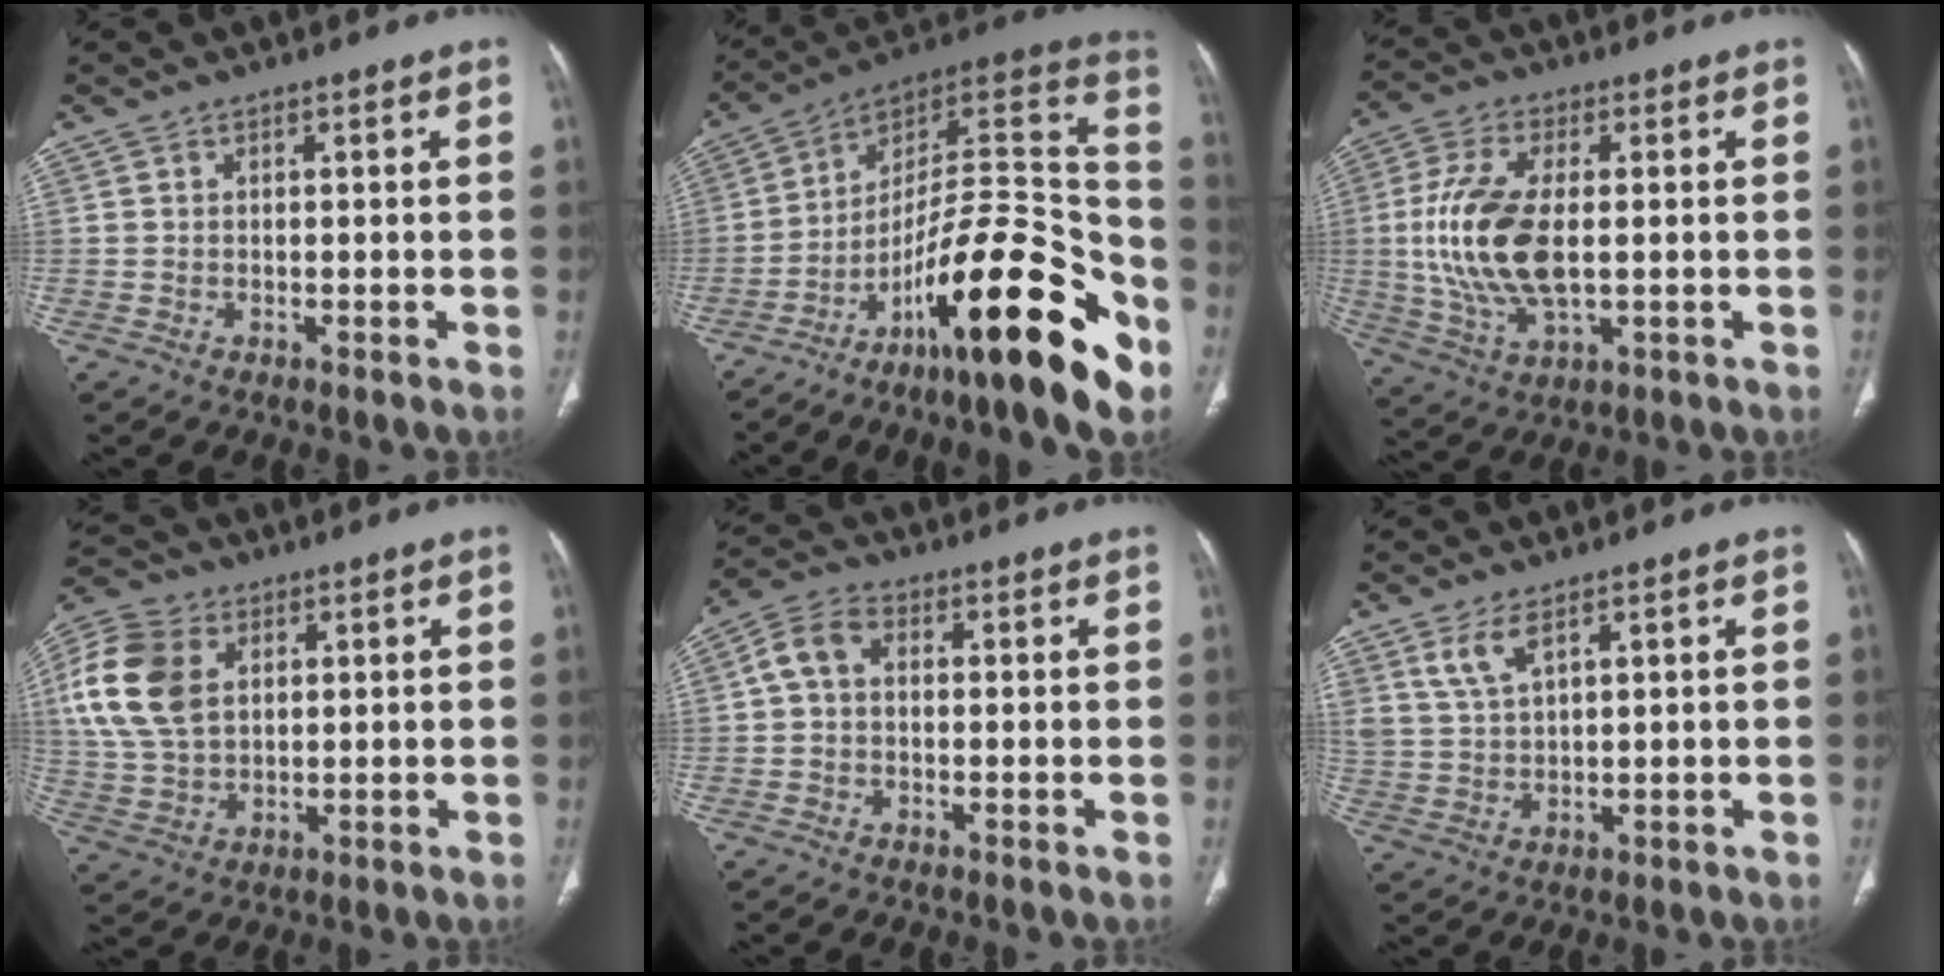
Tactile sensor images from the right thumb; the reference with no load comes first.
{"total": 29.7, "force": [-15.1, 8.0, 24.3], "torque": [-0.297, 0.102, -0.231]}
{"total": 15.2, "force": [0.1, 7.3, 13.3], "torque": [-0.284, -0.006, 0.007]}
{"total": 14.4, "force": [3.7, 9.9, 9.7], "torque": [-0.192, 0.002, 0.070]}
{"total": 5.3, "force": [0.5, 3.8, 3.7], "torque": [-0.069, 0.015, -0.001]}
{"total": 5.1, "force": [3.2, 1.9, 3.5], "torque": [-0.074, -0.014, 0.074]}